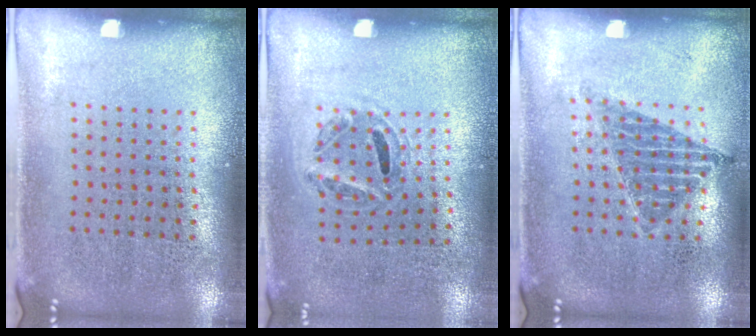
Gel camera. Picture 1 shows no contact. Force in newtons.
{"total": 1.1, "press": 0.7, "slide": 0.9}
{"total": 0.9, "press": 0.8, "slide": 0.4}